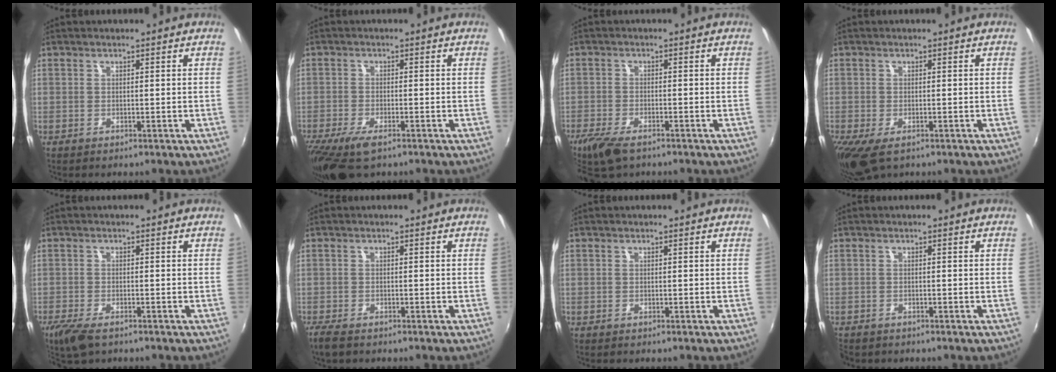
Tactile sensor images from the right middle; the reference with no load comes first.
{"total": 8.9, "force": [-5.8, 3.0, 6.0], "torque": [-0.143, -0.035, -0.108]}
{"total": 7.4, "force": [-5.4, 2.5, 4.3], "torque": [-0.112, -0.026, -0.104]}
{"total": 5.2, "force": [-3.0, 2.3, 3.5], "torque": [-0.072, -0.024, -0.048]}
{"total": 6.3, "force": [-4.6, 2.2, 3.8], "torque": [-0.097, -0.025, -0.088]}
{"total": 3.5, "force": [-2.8, 0.9, 1.9], "torque": [-0.048, -0.013, -0.054]}
{"total": 0.6, "force": [-0.4, 0.4, 0.0], "torque": [-0.001, 0.000, -0.007]}
{"total": 1.6, "force": [-1.3, 0.8, 0.3], "torque": [-0.012, -0.005, -0.024]}